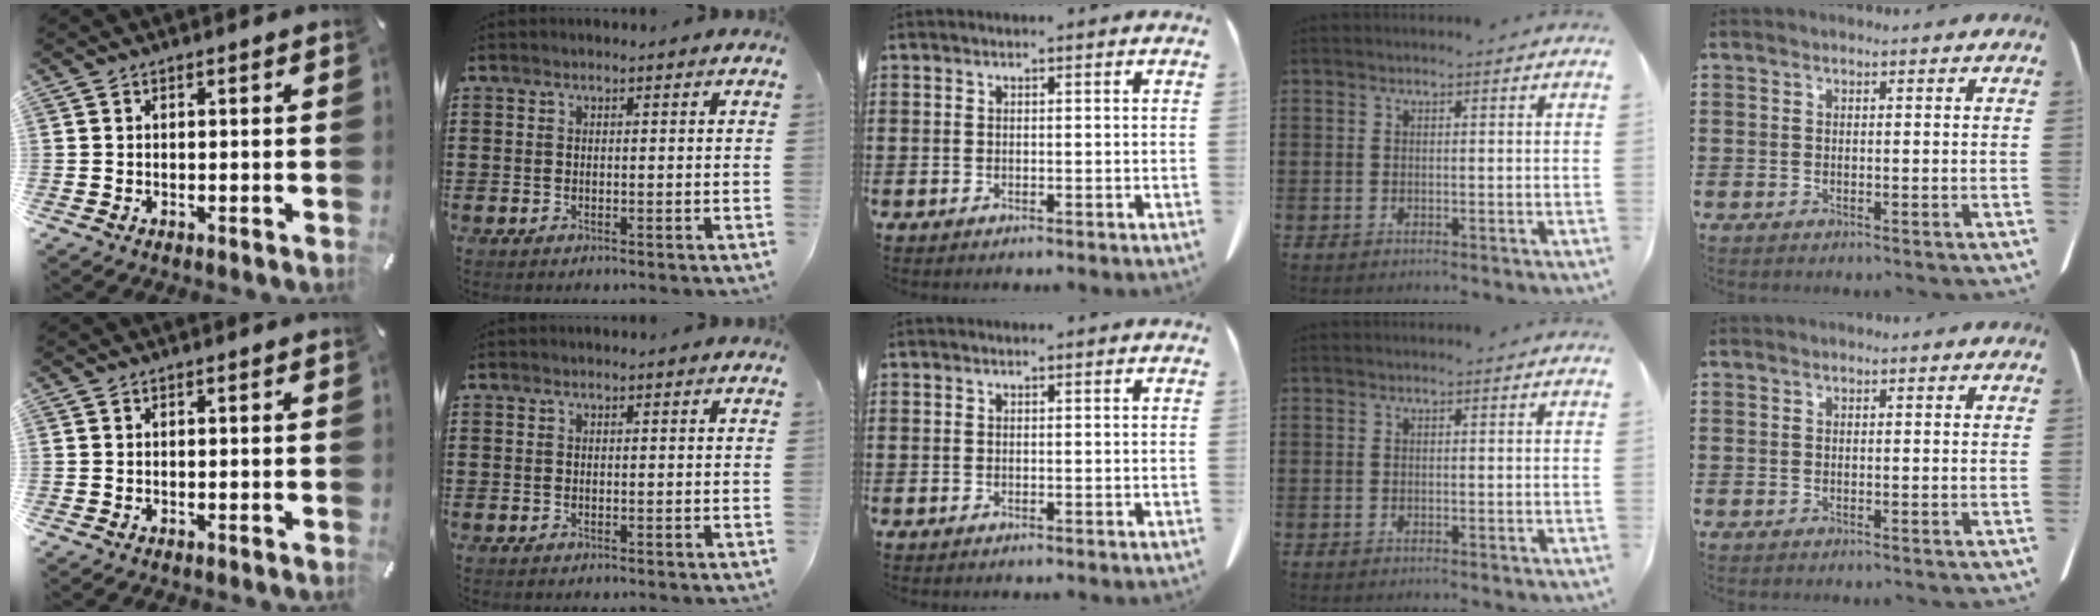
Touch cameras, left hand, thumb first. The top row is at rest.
{}